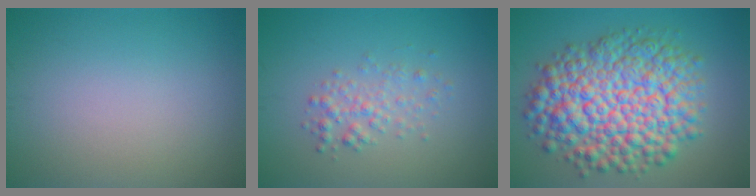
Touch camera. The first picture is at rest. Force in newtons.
{"total": 2.0, "press": 2.0, "slide": 0.1}
{"total": 11.6, "press": 11.6, "slide": 0.3}